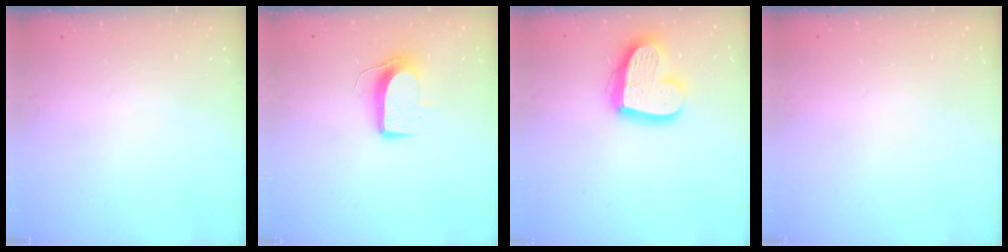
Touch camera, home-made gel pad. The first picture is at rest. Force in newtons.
{"total": 9.5, "press": 9.5, "slide": 0.3}
{"total": 17.2, "press": 17.2, "slide": 1.4}
{"total": 0.0}